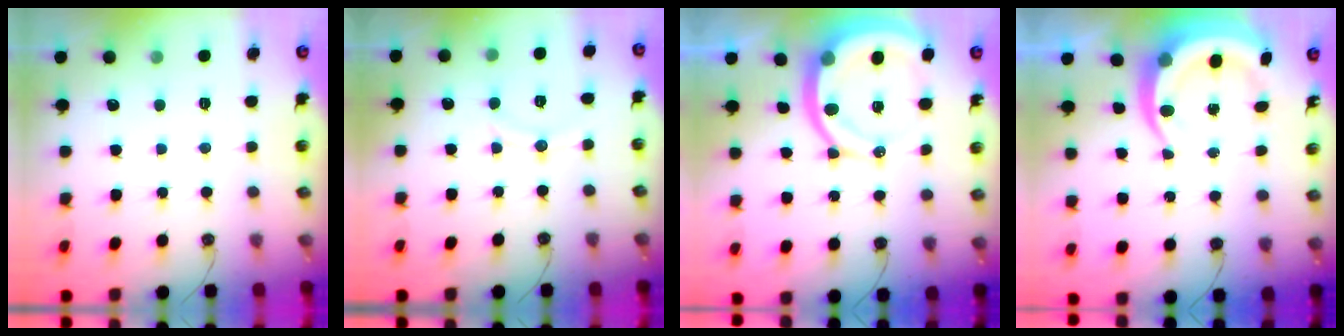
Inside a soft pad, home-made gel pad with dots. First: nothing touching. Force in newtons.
{"total": 7.0, "press": 7.0, "slide": 0.2}
{"total": 14.4, "press": 14.3, "slide": 1.9}
{"total": 9.4, "press": 9.3, "slide": 1.3}